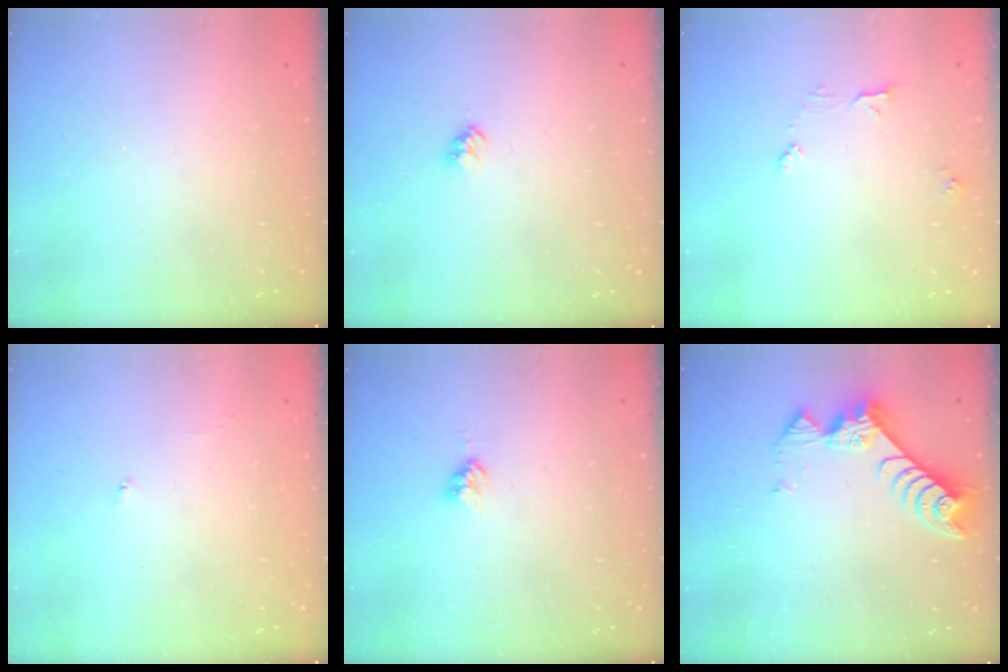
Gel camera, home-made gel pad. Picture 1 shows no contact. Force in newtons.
{"total": 2.5, "press": 2.4, "slide": 0.4}
{"total": 4.7, "press": 4.7, "slide": 0.5}
{"total": 3.7, "press": 3.7, "slide": 0.5}
{"total": 2.4, "press": 2.3, "slide": 0.4}
{"total": 8.7, "press": 8.6, "slide": 0.4}